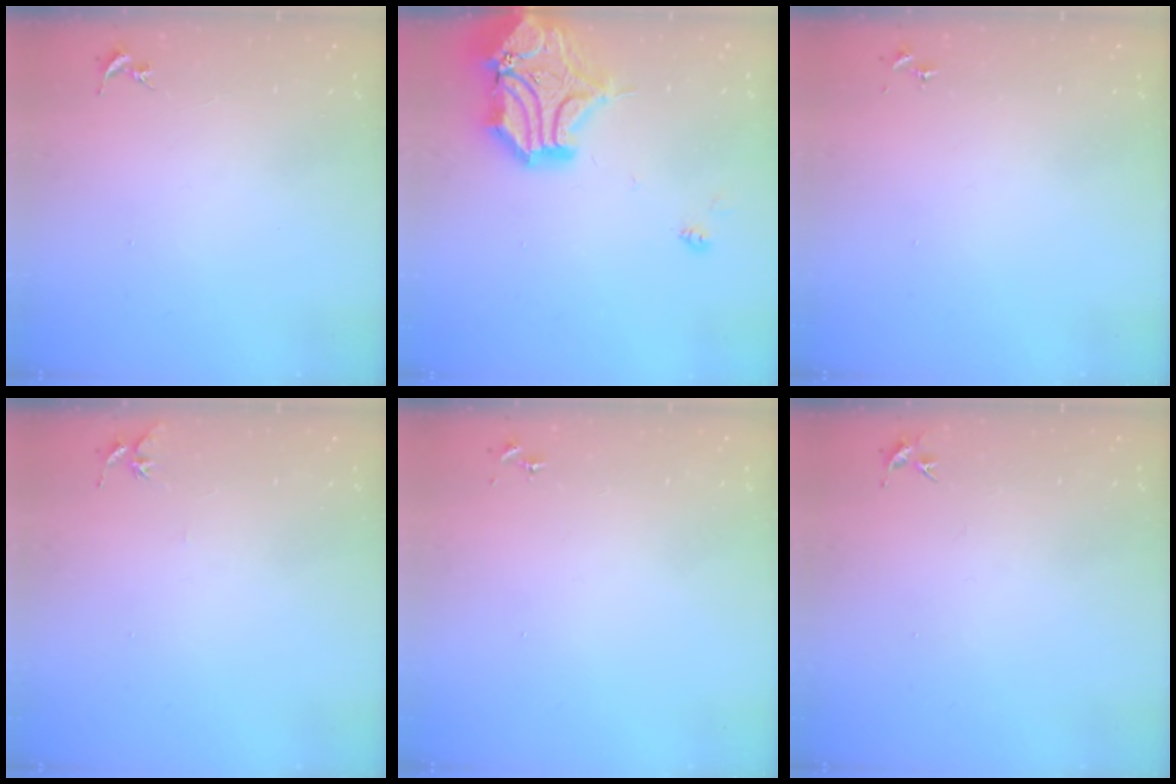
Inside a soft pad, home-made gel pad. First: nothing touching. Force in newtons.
{"total": 20.7, "press": 20.5, "slide": 3.1}
{"total": 0.0}
{"total": 4.9, "press": 4.8, "slide": 0.5}
{"total": 0.0}
{"total": 3.6, "press": 3.5, "slide": 0.4}